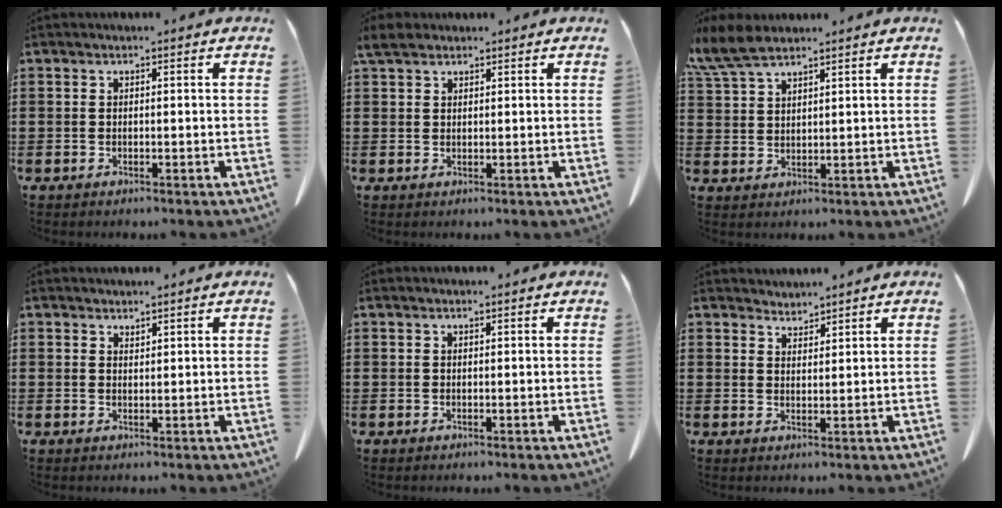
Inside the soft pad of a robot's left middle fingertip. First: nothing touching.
{"total": 2.8, "force": [2.1, 1.1, 1.4], "torque": [-0.035, 0.007, 0.041]}
{"total": 5.8, "force": [4.6, 1.5, 3.1], "torque": [-0.081, -0.005, 0.086]}
{"total": 1.2, "force": [1.2, 0.1, 0.0], "torque": [-0.002, -0.001, 0.024]}
{"total": 0.0}
{"total": 2.4, "force": [2.3, 0.1, -0.5], "torque": [0.003, -0.007, 0.045]}